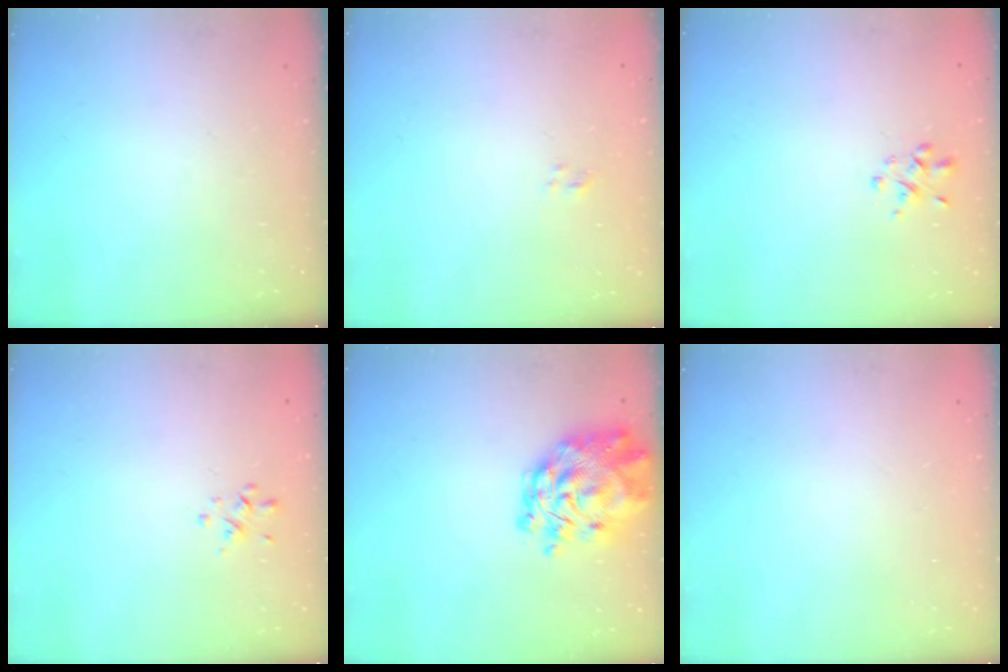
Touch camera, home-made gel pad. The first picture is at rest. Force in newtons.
{"total": 1.2, "press": 1.0, "slide": 0.7}
{"total": 1.8, "press": 1.8, "slide": 0.5}
{"total": 0.6, "press": 0.2, "slide": 0.5}
{"total": 13.1, "press": 12.3, "slide": 4.4}
{"total": 1.8, "press": 1.8, "slide": 0.2}